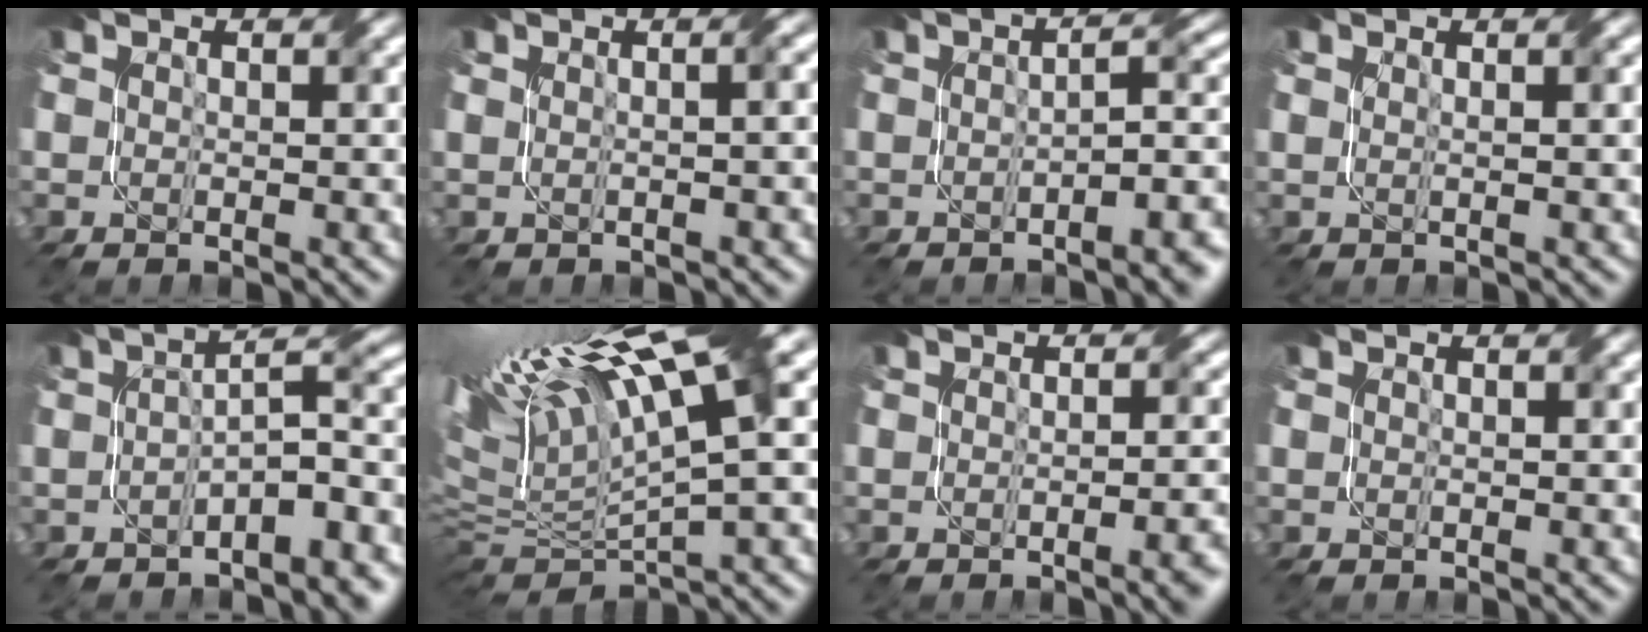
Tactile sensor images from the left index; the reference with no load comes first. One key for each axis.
{"total": 3.6, "fx": 0.7, "fy": 1.8, "fz": 3.0, "tx": -0.013, "ty": 0.022, "tz": -0.011}
{"total": 6.0, "fx": -2.2, "fy": 1.8, "fz": 5.3, "tx": -0.053, "ty": 0.010, "tz": -0.033}
{"total": 1.6, "fx": 0.6, "fy": 0.6, "fz": 1.4, "tx": -0.015, "ty": 0.001, "tz": -0.001}
{"total": 8.1, "fx": -2.8, "fy": 2.9, "fz": 7.0, "tx": -0.084, "ty": 0.013, "tz": -0.047}
{"total": 13.9, "fx": 5.1, "fy": 3.4, "fz": 12.5, "tx": -0.233, "ty": 0.033, "tz": 0.098}
{"total": 3.7, "fx": -1.3, "fy": 1.2, "fz": 3.2, "tx": -0.014, "ty": 0.004, "tz": -0.014}
{"total": 0.0}